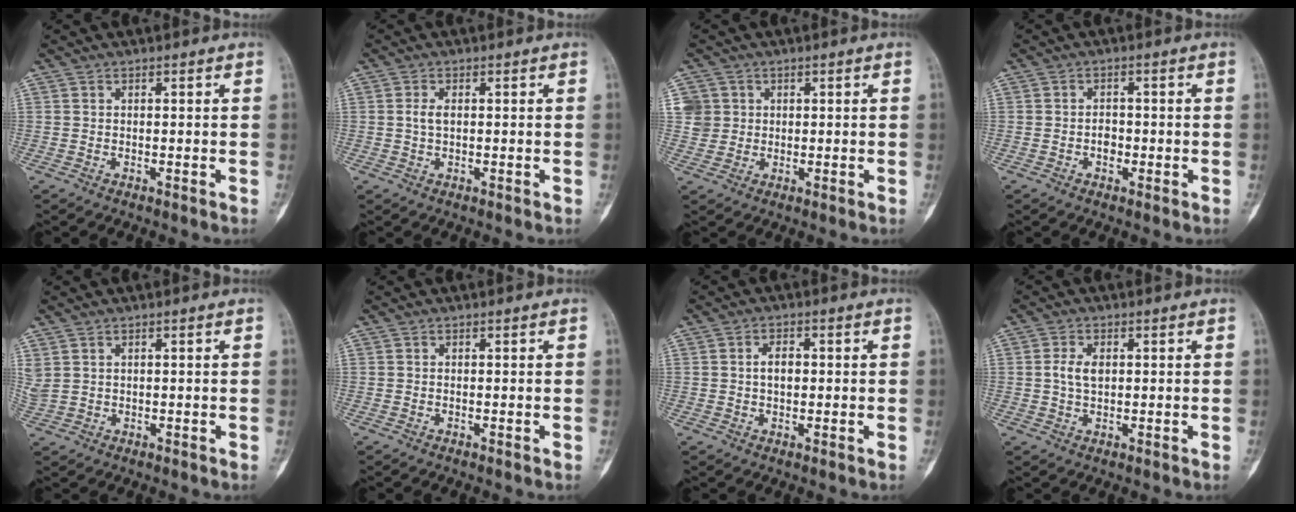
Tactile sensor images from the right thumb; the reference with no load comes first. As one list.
[{"total": 2.0, "force": [0.2, 1.2, 1.7], "torque": [-0.037, 0.001, 0.003]}, {"total": 4.2, "force": [1.1, 4.0, 0.3], "torque": [0.021, -0.001, 0.019]}, {"total": 2.1, "force": [-0.6, 1.7, 1.1], "torque": [-0.007, 0.007, -0.015]}, {"total": 3.0, "force": [1.3, 2.1, 1.7], "torque": [-0.054, 0.003, 0.038]}, {"total": 0.0}, {"total": 3.1, "force": [0.2, 1.9, 2.5], "torque": [-0.039, 0.005, 0.001]}, {"total": 3.7, "force": [0.5, 2.2, 2.8], "torque": [-0.055, 0.001, 0.011]}]